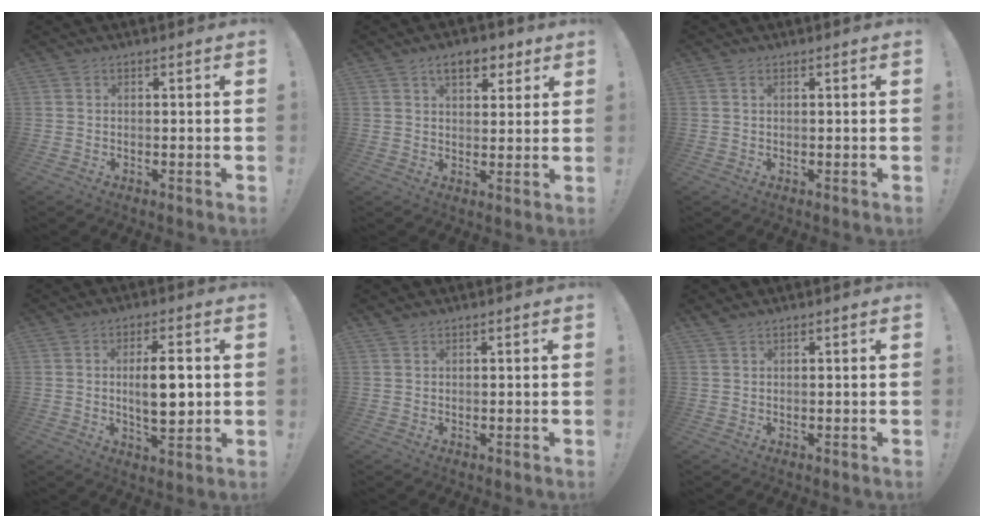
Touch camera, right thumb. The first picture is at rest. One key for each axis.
{"total": 8.1, "fx": 4.6, "fy": 4.5, "fz": 4.8, "tx": -0.058, "ty": -0.011, "tz": 0.080}
{"total": 0.6, "fx": 0.3, "fy": 0.2, "fz": 0.5, "tx": -0.010, "ty": 0.001, "tz": 0.006}
{"total": 9.9, "fx": 0.6, "fy": 3.6, "fz": 9.2, "tx": -0.146, "ty": -0.007, "tz": 0.004}
{"total": 0.9, "fx": 0.8, "fy": 0.3, "fz": 0.2, "tx": 0.003, "ty": -0.004, "tz": 0.014}
{"total": 1.3, "fx": 1.0, "fy": 0.4, "fz": 0.6, "tx": -0.011, "ty": -0.001, "tz": 0.020}